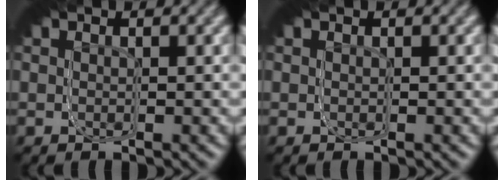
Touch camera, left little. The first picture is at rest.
{"total": 0.0}